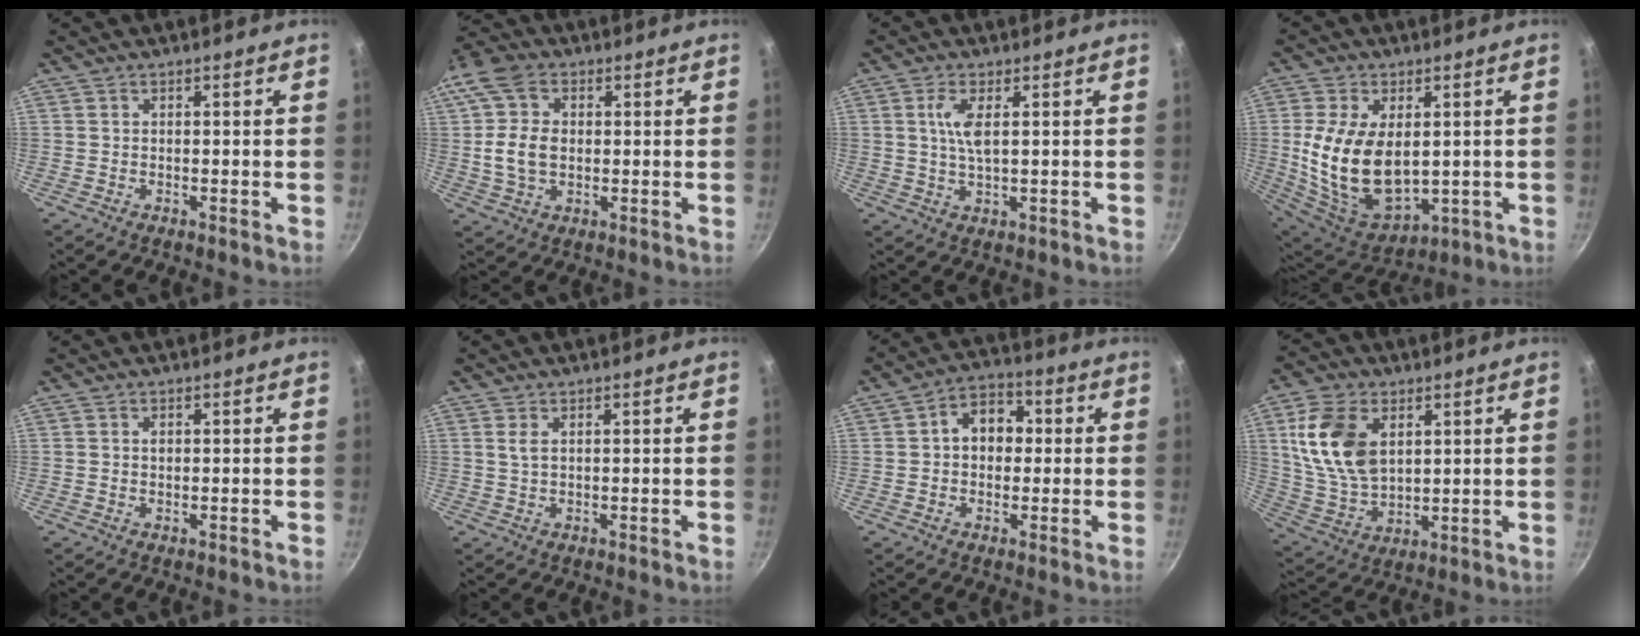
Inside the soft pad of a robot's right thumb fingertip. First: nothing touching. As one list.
[{"total": 12.0, "force": [1.2, 8.7, 8.1], "torque": [-0.156, 0.015, 0.014]}, {"total": 4.8, "force": [1.0, 1.5, 4.5], "torque": [-0.097, -0.001, 0.021]}, {"total": 18.3, "force": [0.9, 11.2, 14.4], "torque": [-0.255, -0.024, 0.040]}, {"total": 0.9, "force": [0.2, 0.7, 0.7], "torque": [-0.009, -0.001, 0.002]}, {"total": 1.9, "force": [0.6, 1.0, 1.5], "torque": [-0.030, -0.003, 0.013]}, {"total": 8.1, "force": [0.7, 6.2, 5.2], "torque": [-0.038, 0.017, -0.002]}, {"total": 15.1, "force": [4.4, 9.6, 10.8], "torque": [-0.190, -0.016, 0.097]}]